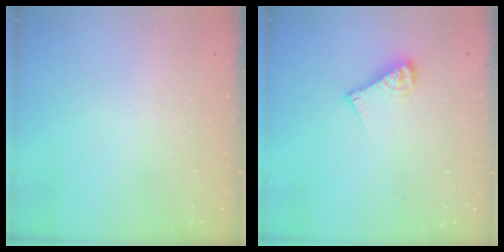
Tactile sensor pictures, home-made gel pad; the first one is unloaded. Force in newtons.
{"total": 8.0, "press": 8.0, "slide": 0.3}